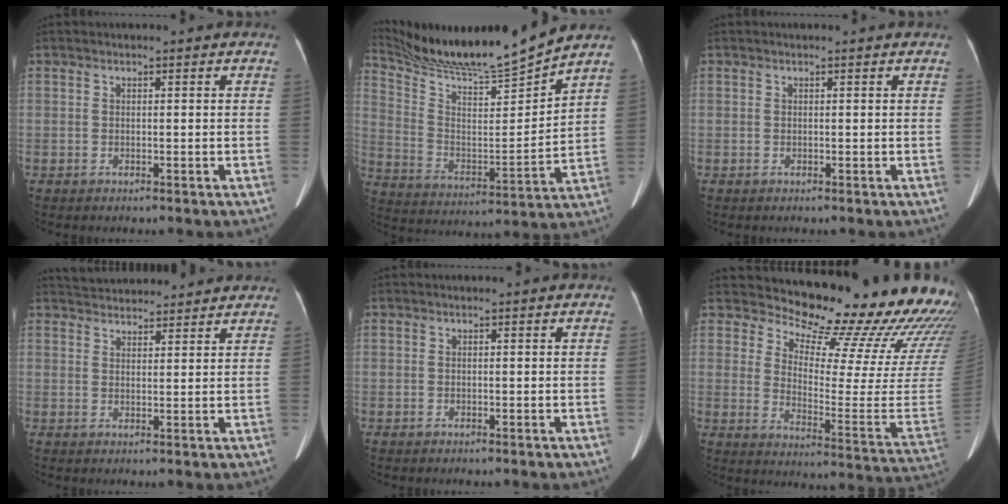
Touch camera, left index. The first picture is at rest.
{"total": 15.6, "force": [14.8, -2.0, 4.6], "torque": [-0.101, -0.033, 0.264]}
{"total": 0.9, "force": [0.9, 0.0, 0.2], "torque": [-0.010, 0.005, 0.009]}
{"total": 11.0, "force": [10.4, 2.0, 2.6], "torque": [-0.040, 0.036, 0.149]}
{"total": 0.0}
{"total": 23.4, "force": [22.5, 2.8, 6.0], "torque": [-0.091, -0.143, 0.267]}